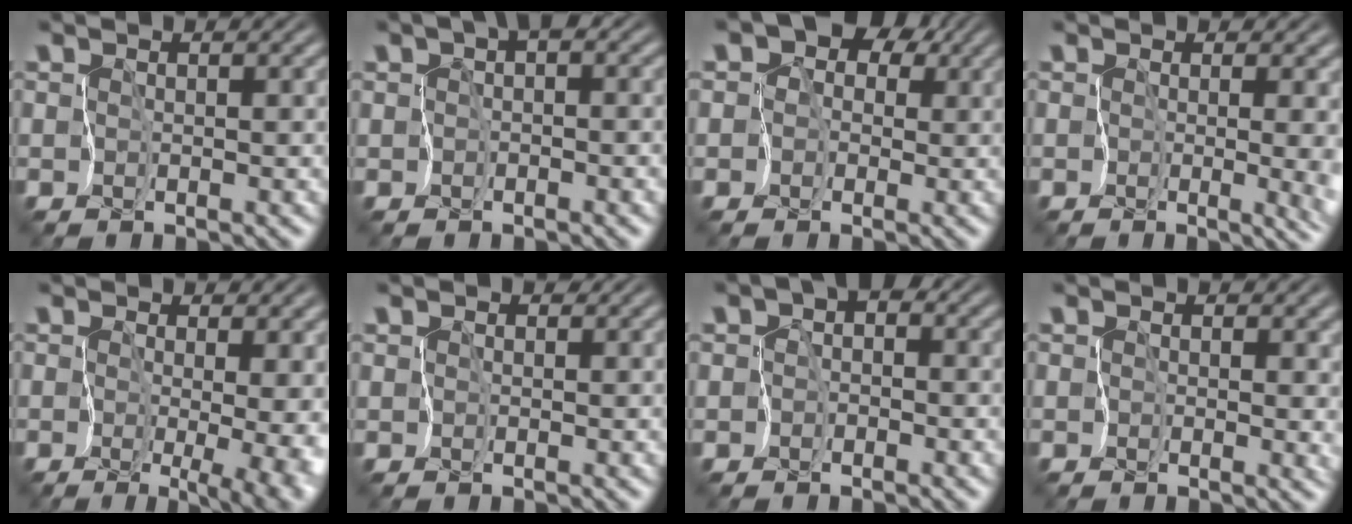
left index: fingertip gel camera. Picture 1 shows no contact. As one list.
[{"total": 2.1, "force": [0.0, 1.3, 1.6], "torque": [-0.023, 0.006, -0.004]}, {"total": 8.1, "force": [2.2, 6.8, 3.9], "torque": [-0.039, 0.047, -0.022]}, {"total": 4.2, "force": [-0.3, 1.8, 3.7], "torque": [-0.032, -0.010, -0.003]}, {"total": 8.6, "force": [-1.3, 4.2, 7.4], "torque": [-0.081, -0.016, -0.010]}, {"total": 1.1, "force": [0.5, 0.9, 0.5], "torque": [0.004, 0.015, -0.003]}, {"total": 3.3, "force": [-0.1, 2.6, 2.0], "torque": [-0.006, 0.021, -0.027]}, {"total": 2.8, "force": [0.2, 1.8, 2.1], "torque": [-0.024, -0.003, 0.002]}]